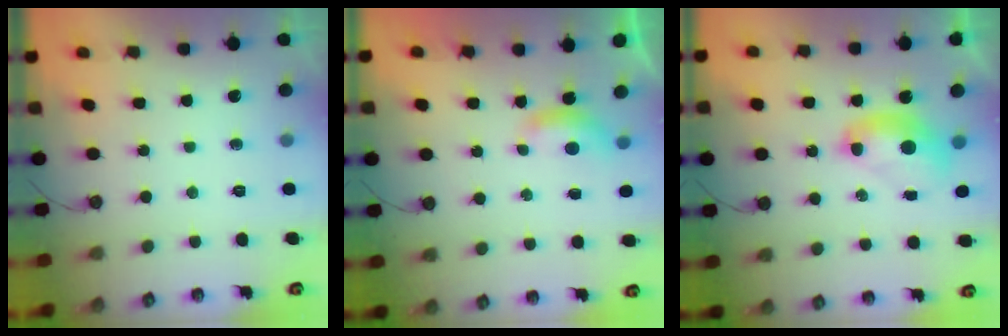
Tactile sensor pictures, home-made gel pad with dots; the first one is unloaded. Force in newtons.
{"total": 1.5, "press": 1.4, "slide": 0.4}
{"total": 2.5, "press": 2.5, "slide": 0.1}